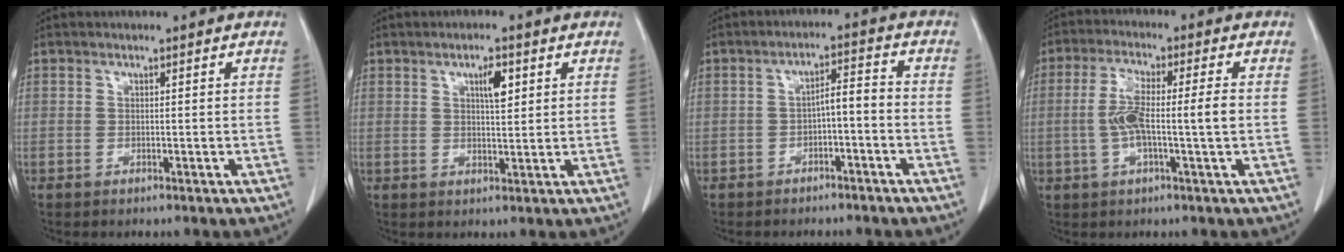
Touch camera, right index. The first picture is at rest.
{"total": 3.7, "force": [1.5, 1.0, 3.2], "torque": [-0.053, 0.001, 0.026]}
{"total": 4.1, "force": [-1.6, 1.1, 3.6], "torque": [-0.057, 0.019, -0.022]}
{"total": 7.7, "force": [-0.6, 0.6, 7.6], "torque": [-0.154, 0.011, -0.012]}